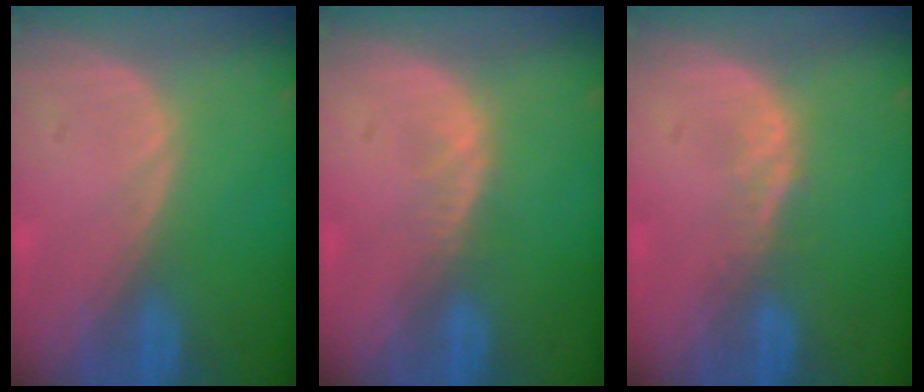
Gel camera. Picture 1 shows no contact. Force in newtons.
{"total": 1.5, "press": 1.5, "slide": 0.2}
{"total": 1.4, "press": 1.4, "slide": 0.1}